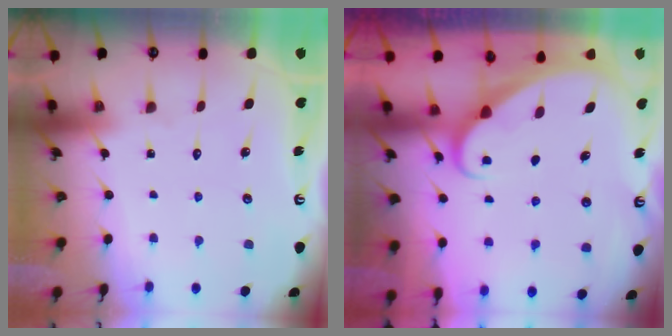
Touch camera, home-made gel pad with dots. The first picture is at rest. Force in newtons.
{"total": 1.8, "press": 1.8, "slide": 0.1}